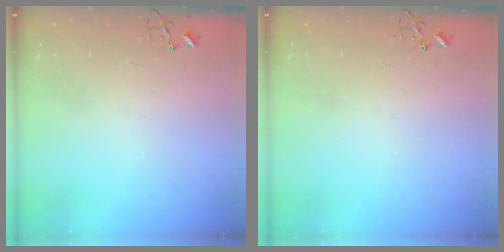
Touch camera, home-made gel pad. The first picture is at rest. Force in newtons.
{"total": 0.0}